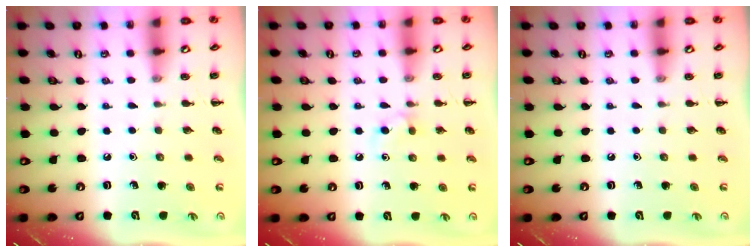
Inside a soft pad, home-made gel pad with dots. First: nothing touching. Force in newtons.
{"total": 4.3, "press": 4.0, "slide": 1.5}
{"total": 0.0}